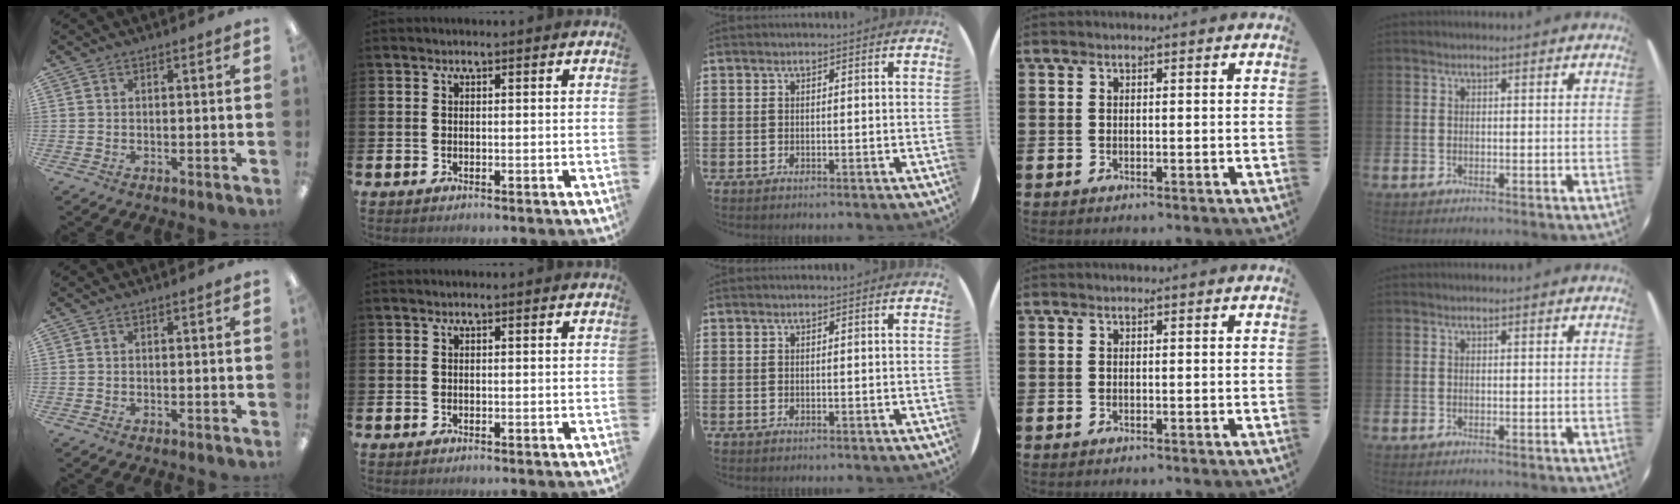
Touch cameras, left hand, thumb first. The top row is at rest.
{}